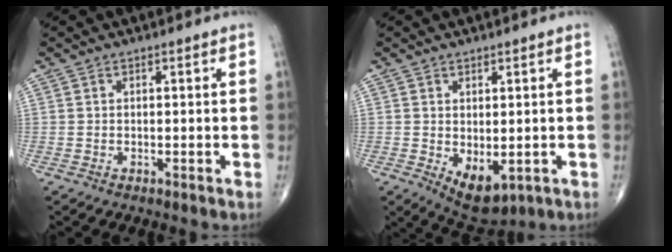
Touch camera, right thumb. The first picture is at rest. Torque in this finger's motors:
{"motor_torque": [-0.09, 0.64, 0.37, 0.31, 0.14]}